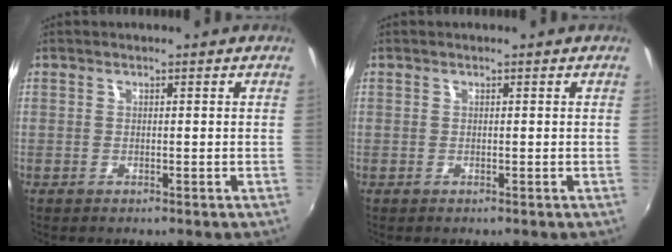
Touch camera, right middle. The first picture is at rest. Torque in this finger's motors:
{"motor_torque": [-0.04, -0.02, 0.00, 0.00]}